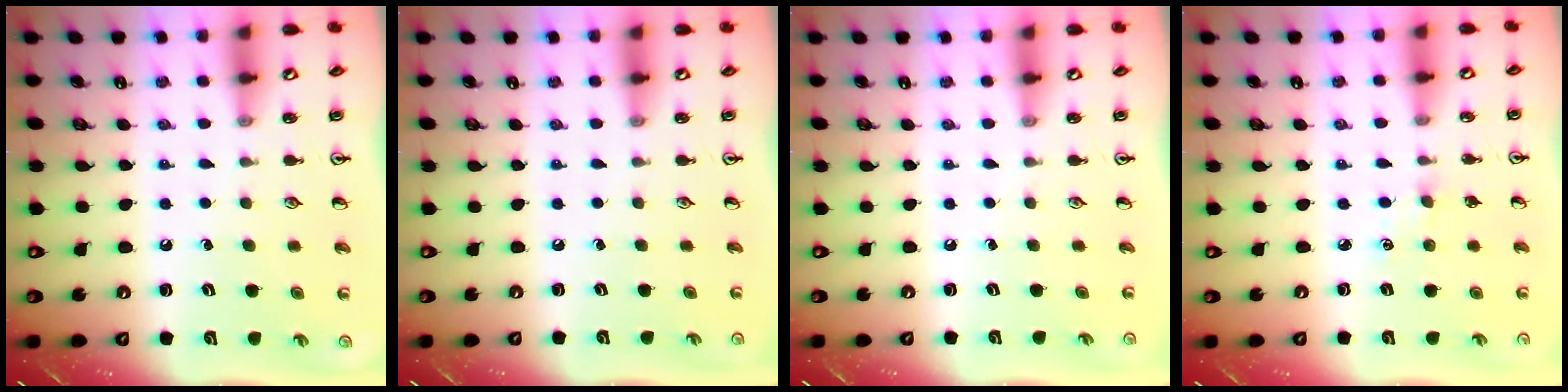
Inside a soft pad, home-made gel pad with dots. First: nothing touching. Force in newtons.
{"total": 0.0}
{"total": 0.0}
{"total": 2.5, "press": 2.5, "slide": 0.2}